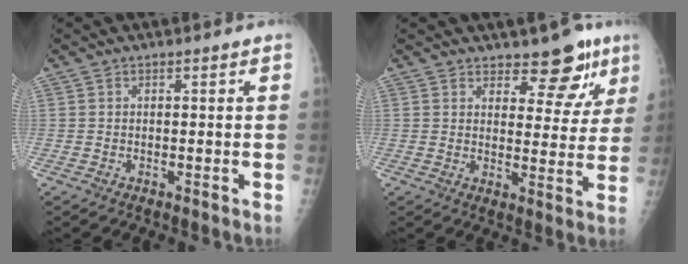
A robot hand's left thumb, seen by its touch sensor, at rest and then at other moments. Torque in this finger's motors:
{"motor_torque": [0.04, 0.22, -0.11, -0.17, 0.00]}